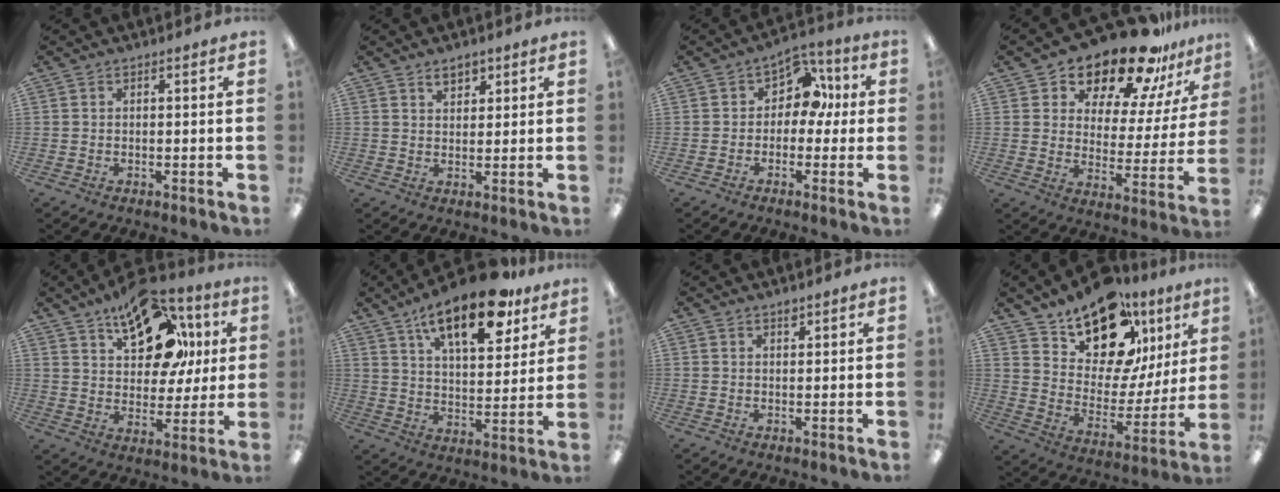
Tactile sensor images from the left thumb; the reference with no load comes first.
{"total": 3.6, "force": [2.6, 2.0, 1.4], "torque": [-0.006, -0.007, 0.044]}
{"total": 8.3, "force": [1.9, 6.3, 5.1], "torque": [-0.069, -0.001, 0.031]}
{"total": 18.3, "force": [15.8, 6.1, 7.1], "torque": [-0.122, -0.122, 0.274]}
{"total": 20.0, "force": [10.7, 11.7, 12.2], "torque": [-0.183, -0.043, 0.187]}
{"total": 18.4, "force": [11.9, 7.4, 12.0], "torque": [-0.182, -0.057, 0.195]}
{"total": 1.3, "force": [1.2, 0.3, 0.3], "torque": [0.001, -0.004, 0.021]}
{"total": 18.4, "force": [13.4, 9.2, 8.5], "torque": [-0.141, -0.095, 0.238]}